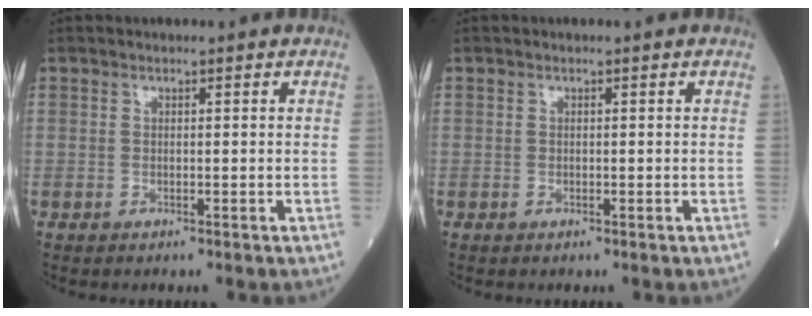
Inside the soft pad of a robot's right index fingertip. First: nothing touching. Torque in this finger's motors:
{"motor_torque": [-0.13, -0.03, -0.03, -0.01]}